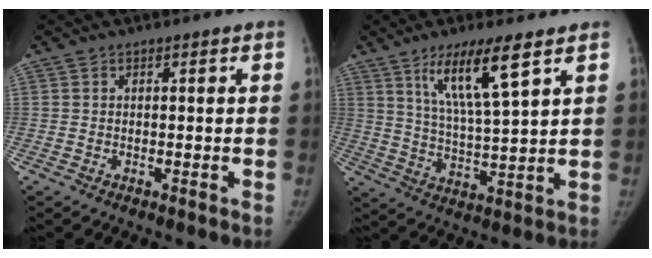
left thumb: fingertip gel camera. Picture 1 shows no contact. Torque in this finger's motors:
{"motor_torque": [0.40, 0.18, 1.40, -1.32, 0.42]}